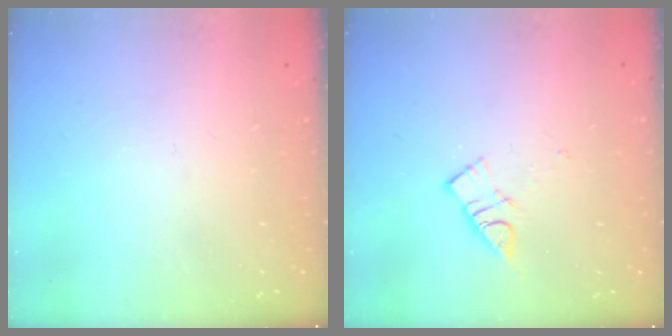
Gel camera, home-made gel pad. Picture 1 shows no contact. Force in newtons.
{"total": 5.9, "press": 5.9, "slide": 0.5}